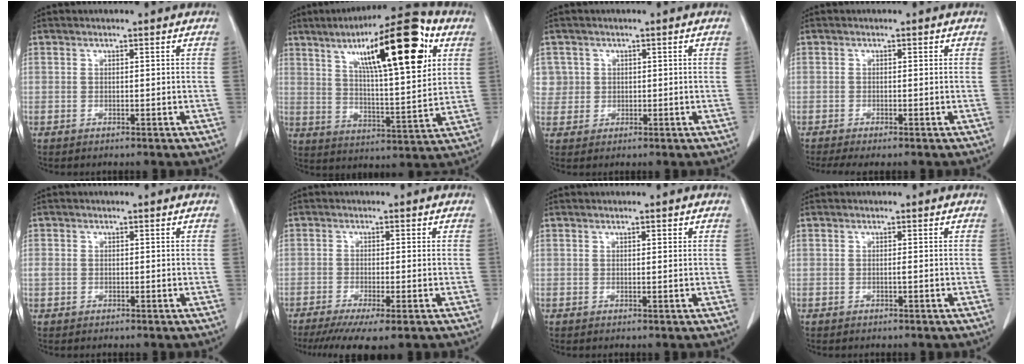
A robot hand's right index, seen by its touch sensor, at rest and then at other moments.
{"total": 20.9, "force": [9.4, 3.7, 18.3], "torque": [-0.278, 0.022, 0.145]}
{"total": 3.3, "force": [1.0, 3.2, -0.3], "torque": [0.025, 0.009, 0.020]}
{"total": 3.0, "force": [-2.0, 0.5, 2.1], "torque": [-0.037, -0.005, -0.033]}
{"total": 1.3, "force": [0.0, 1.2, 0.6], "torque": [-0.018, 0.012, 0.005]}
{"total": 7.8, "force": [-5.4, 0.8, 5.7], "torque": [-0.089, -0.018, -0.086]}
{"total": 0.6, "force": [0.4, 0.2, 0.5], "torque": [-0.009, -0.001, 0.005]}
{"total": 0.0}